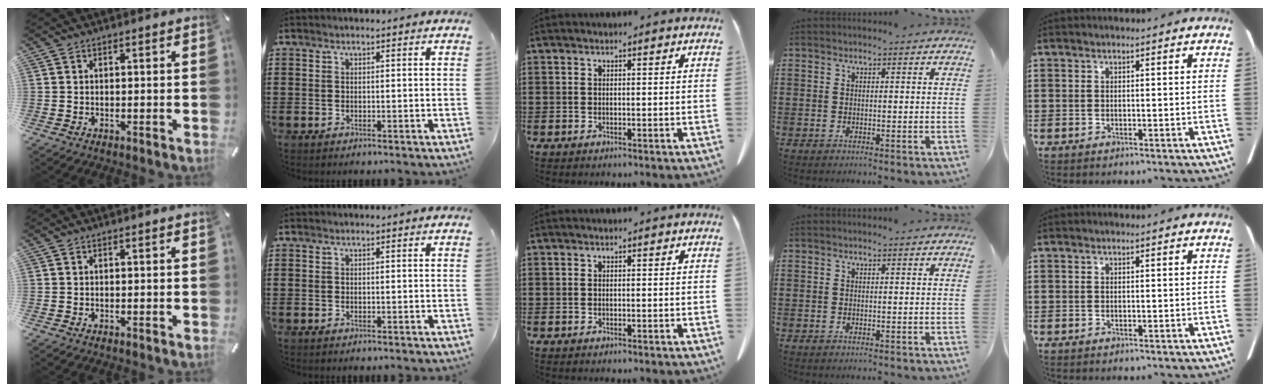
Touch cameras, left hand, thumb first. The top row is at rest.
{}